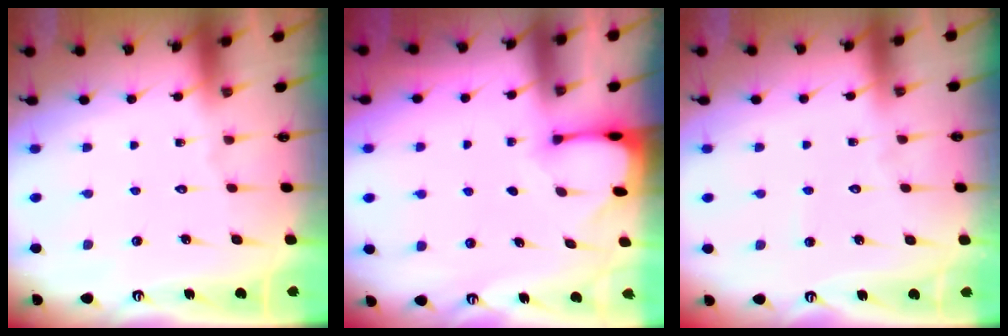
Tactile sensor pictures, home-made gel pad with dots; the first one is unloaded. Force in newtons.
{"total": 2.7, "press": 2.7, "slide": 0.3}
{"total": 2.9, "press": 2.9, "slide": 0.3}